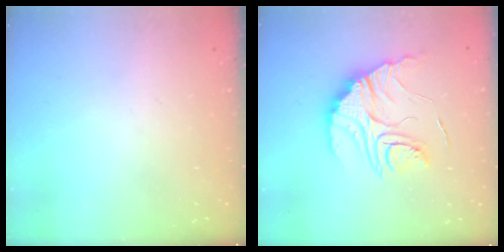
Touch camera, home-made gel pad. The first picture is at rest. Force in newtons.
{"total": 16.1, "press": 16.1, "slide": 1.6}